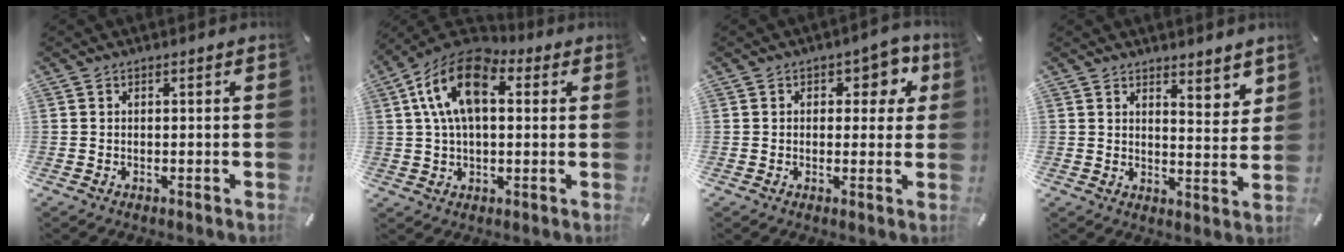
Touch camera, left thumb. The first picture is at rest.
{"total": 14.8, "force": [4.4, 8.5, 11.2], "torque": [-0.226, 0.005, 0.077]}
{"total": 6.3, "force": [2.2, 4.1, 4.2], "torque": [-0.035, -0.006, 0.028]}
{"total": 4.7, "force": [4.4, 1.5, 1.0], "torque": [0.005, -0.047, 0.074]}